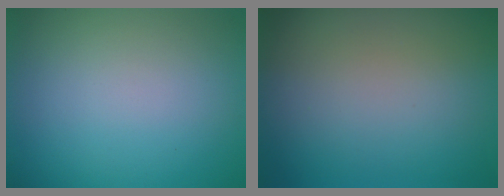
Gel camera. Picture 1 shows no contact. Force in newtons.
{"total": 0.0}